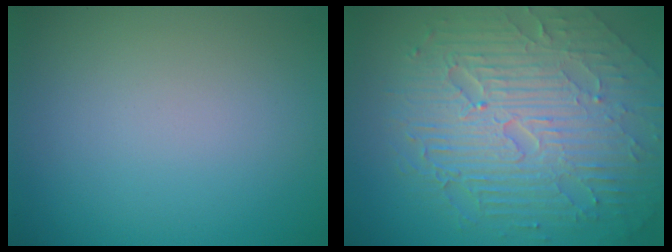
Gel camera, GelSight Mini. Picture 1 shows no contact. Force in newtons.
{"total": 9.7, "press": 6.2, "slide": 7.4}